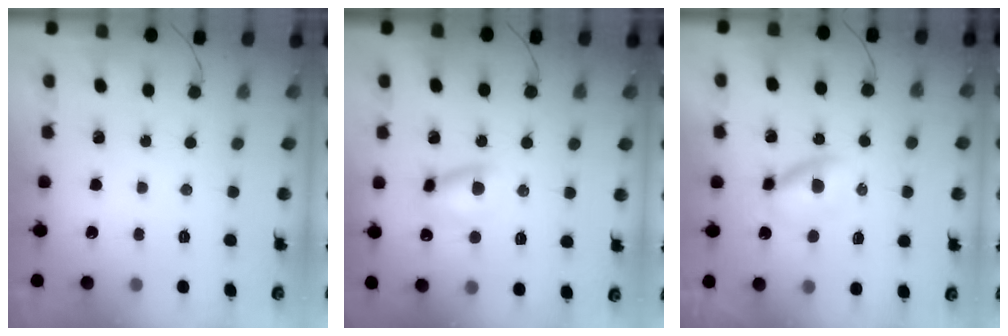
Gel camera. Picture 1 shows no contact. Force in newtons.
{"total": 8.3, "press": 8.2, "slide": 1.4}
{"total": 4.8, "press": 4.7, "slide": 0.6}